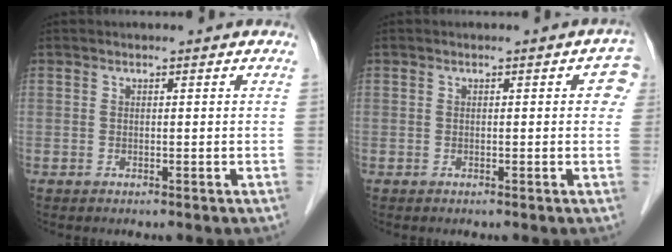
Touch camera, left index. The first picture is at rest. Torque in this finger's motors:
{"motor_torque": [0.87, -0.41, 0.36, 0.05]}